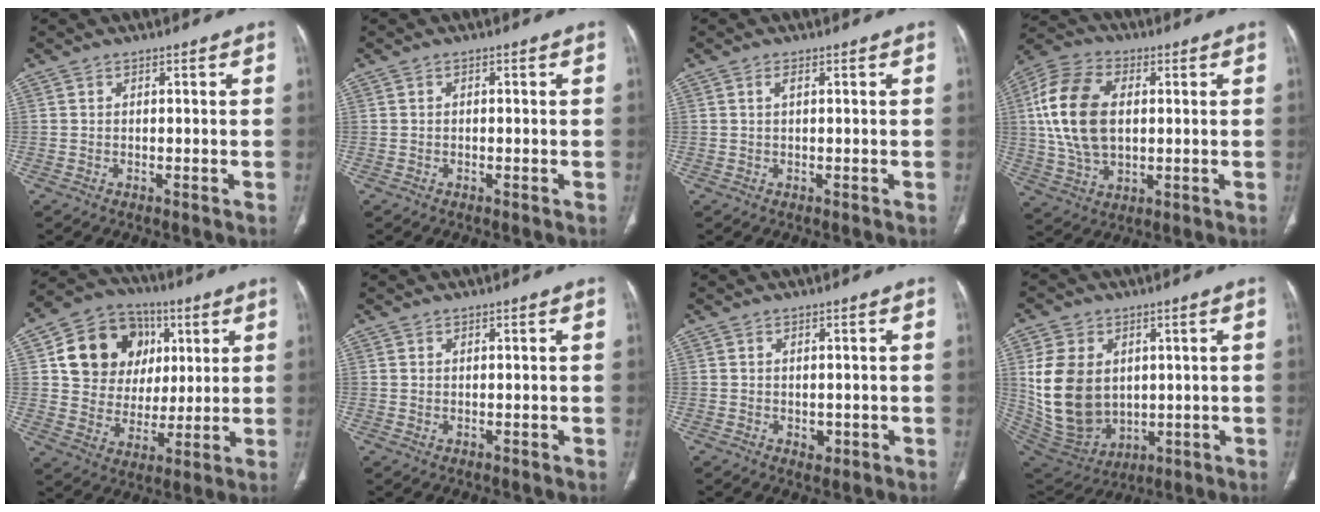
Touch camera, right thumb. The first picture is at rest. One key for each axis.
{"total": 0.0}
{"total": 0.8, "fx": 0.2, "fy": 0.2, "fz": 0.8, "tx": -0.017, "ty": 0.001, "tz": 0.003}
{"total": 16.6, "fx": 2.1, "fy": 10.3, "fz": 12.9, "tx": -0.258, "ty": 0.007, "tz": 0.038}
{"total": 17.6, "fx": 5.3, "fy": 14.5, "fz": 8.5, "tx": -0.108, "ty": 0.008, "tz": 0.097}
{"total": 0.0}
{"total": 1.7, "fx": -0.4, "fy": 1.2, "fz": 1.1, "tx": -0.009, "ty": -0.001, "tz": 0.000}
{"total": 16.6, "fx": 2.2, "fy": 12.4, "fz": 10.8, "tx": -0.189, "ty": -0.016, "tz": 0.071}